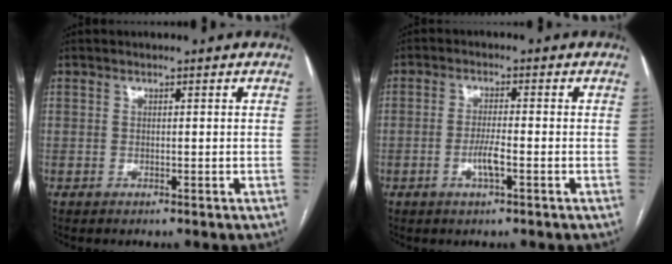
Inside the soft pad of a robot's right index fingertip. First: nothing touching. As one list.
[{"total": 3.5, "force": [-1.2, 0.4, 3.3], "torque": [-0.067, -0.002, -0.023]}]